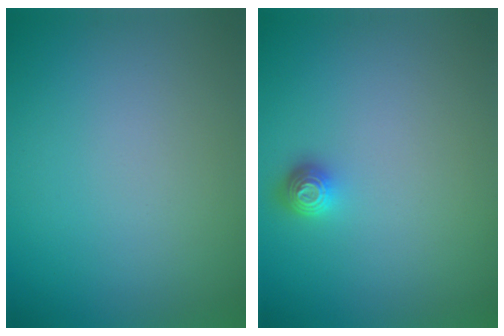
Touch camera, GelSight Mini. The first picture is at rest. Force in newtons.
{"total": 1.3, "press": 1.1, "slide": 0.7}